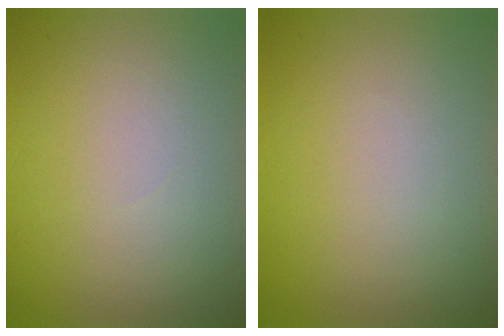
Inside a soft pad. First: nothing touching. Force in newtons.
{"total": 0.0}